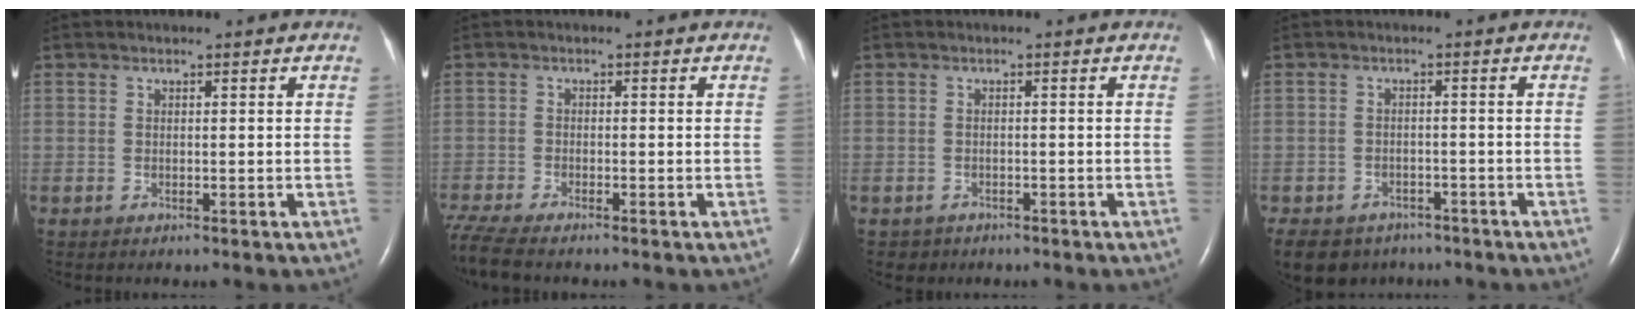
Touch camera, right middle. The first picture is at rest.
{"total": 5.7, "force": [-5.0, 0.6, 2.7], "torque": [-0.063, -0.015, -0.094]}
{"total": 1.6, "force": [-1.1, 1.1, -0.1], "torque": [-0.006, 0.004, -0.015]}
{"total": 10.5, "force": [-7.5, 6.8, 2.7], "torque": [-0.073, -0.010, -0.096]}